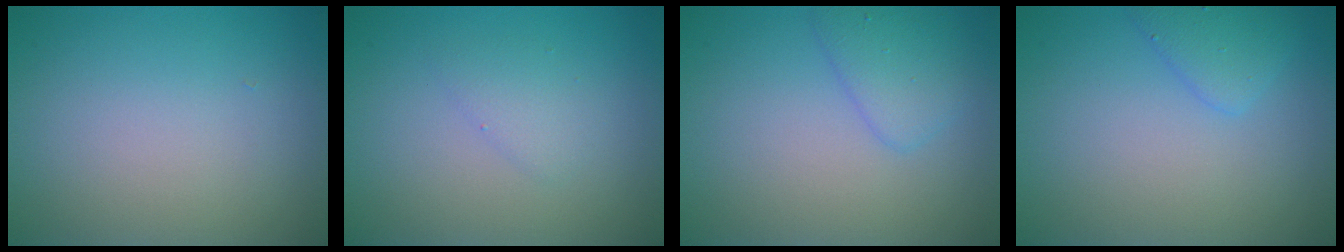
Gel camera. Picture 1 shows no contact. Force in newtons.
{"total": 1.4, "press": 1.4, "slide": 0.1}
{"total": 2.4, "press": 2.4, "slide": 0.2}
{"total": 2.0, "press": 2.0, "slide": 0.0}